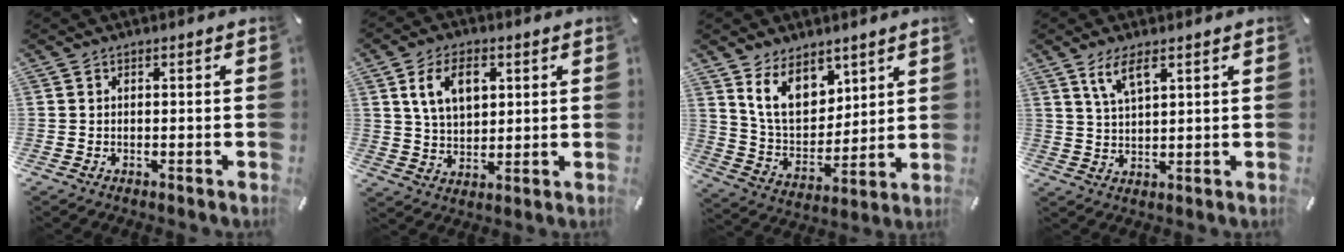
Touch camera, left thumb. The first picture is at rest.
{"total": 9.0, "force": [3.3, 6.0, 5.9], "torque": [-0.114, 0.005, 0.055]}
{"total": 12.2, "force": [7.5, 8.0, 5.4], "torque": [-0.098, -0.041, 0.144]}
{"total": 5.6, "force": [3.3, 1.7, 4.2], "torque": [-0.092, 0.003, 0.059]}